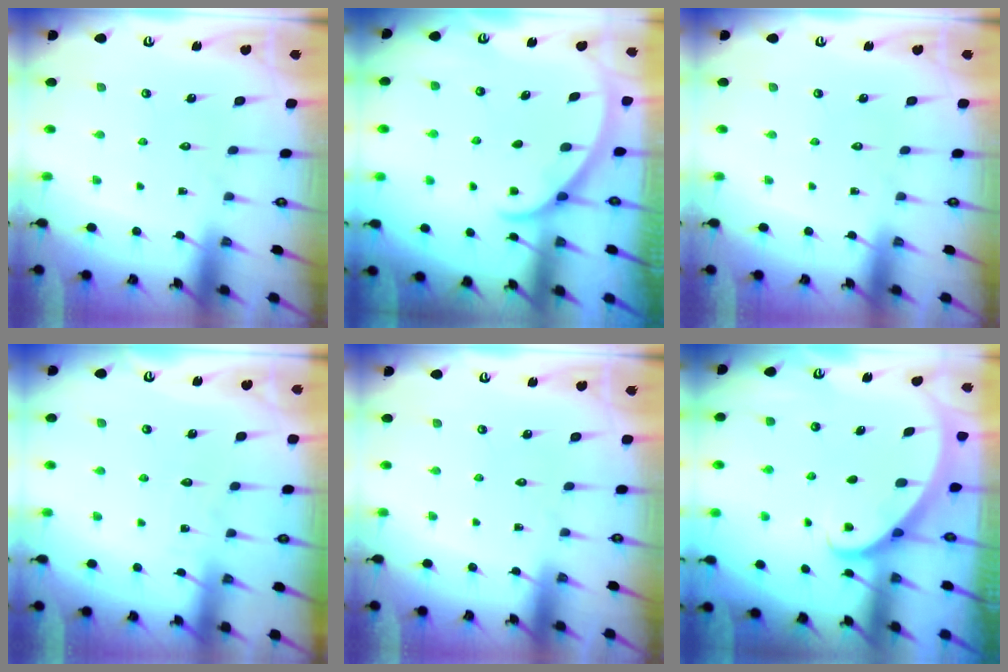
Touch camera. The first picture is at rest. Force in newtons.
{"total": 2.5, "press": 2.5, "slide": 0.2}
{"total": 0.0}
{"total": 3.0, "press": 3.0, "slide": 0.3}
{"total": 0.0}
{"total": 2.9, "press": 2.9, "slide": 0.2}